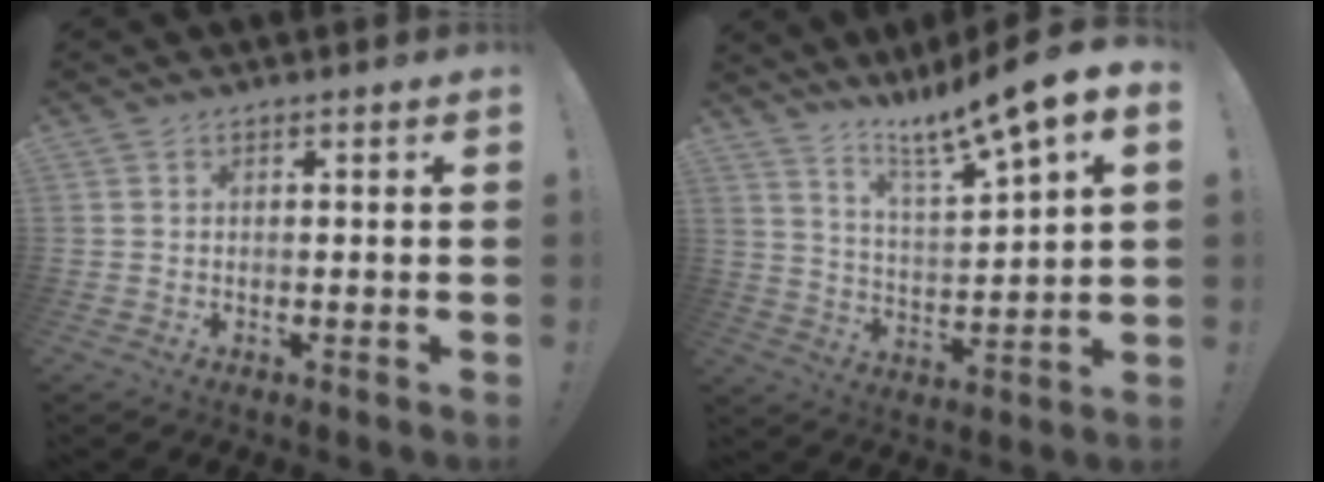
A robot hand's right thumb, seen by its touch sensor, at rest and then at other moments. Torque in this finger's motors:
{"motor_torque": [1.56, 1.87, 0.39, 0.14, 0.29]}